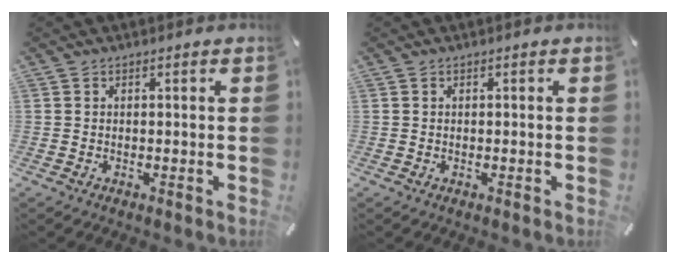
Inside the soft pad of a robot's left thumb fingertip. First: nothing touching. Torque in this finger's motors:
{"motor_torque": [0.00, 0.00, 0.00, 0.00, 0.00]}